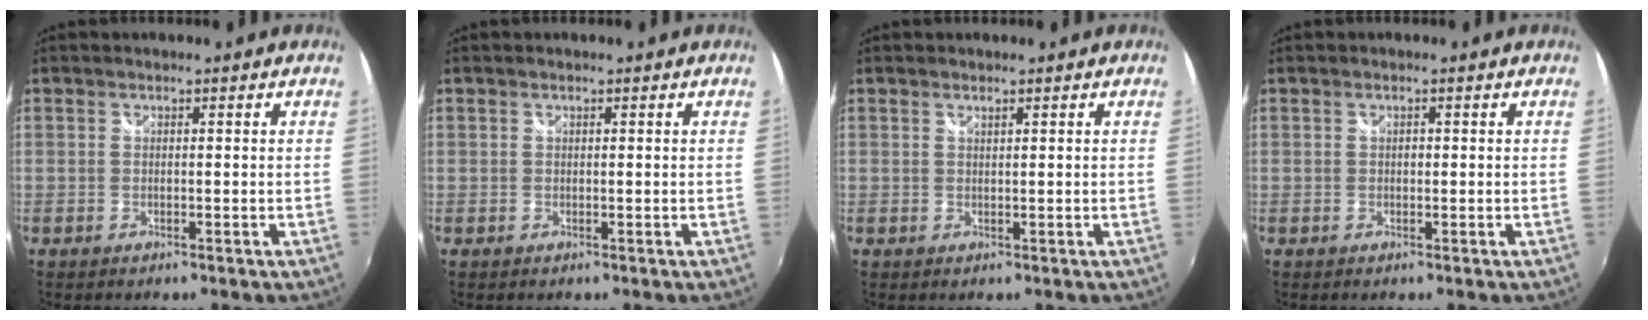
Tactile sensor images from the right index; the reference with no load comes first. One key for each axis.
{"total": 0.0}
{"total": 0.6, "fx": 0.5, "fy": 0.0, "fz": 0.2, "tx": -0.002, "ty": 0.001, "tz": 0.010}
{"total": 0.6, "fx": 0.0, "fy": 0.5, "fz": 0.3, "tx": -0.004, "ty": 0.002, "tz": 0.001}